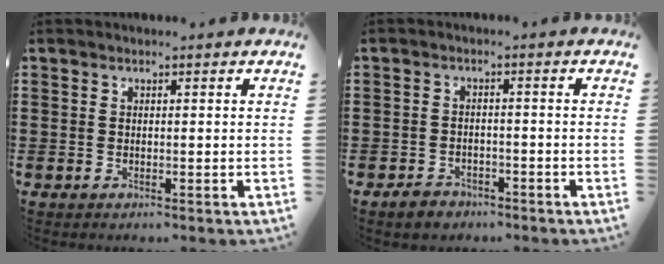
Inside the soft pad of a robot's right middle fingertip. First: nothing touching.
{"total": 2.4, "force": [-2.2, 1.0, 0.4], "torque": [-0.014, 0.006, -0.046]}